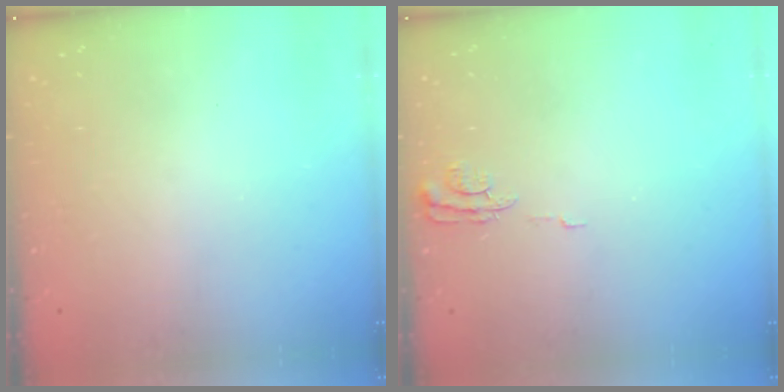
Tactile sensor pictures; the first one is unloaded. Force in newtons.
{"total": 6.2, "press": 6.2, "slide": 0.4}